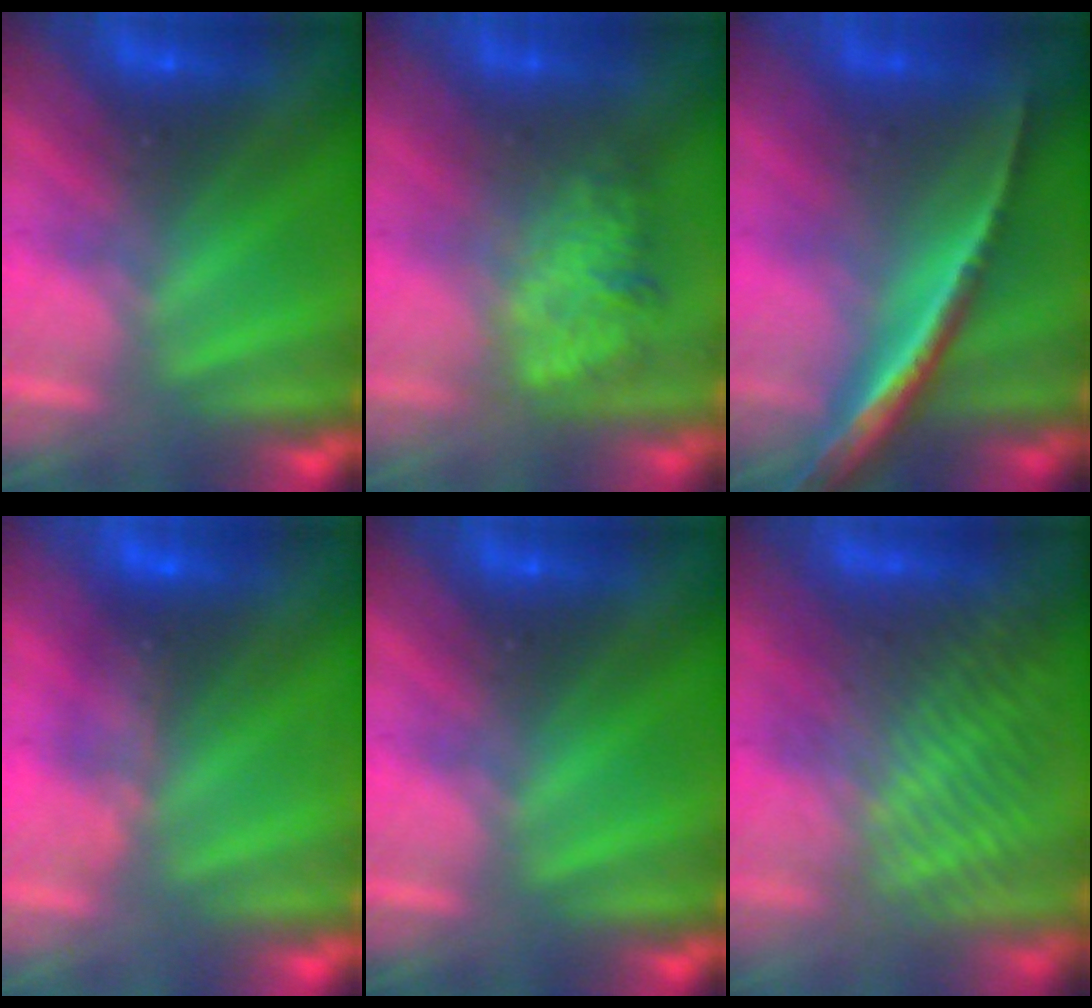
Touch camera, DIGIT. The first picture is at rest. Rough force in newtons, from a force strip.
{"total": 2.6}
{"total": 1.8}
{"total": 3.0}
{"total": 0.0}
{"total": 3.8}